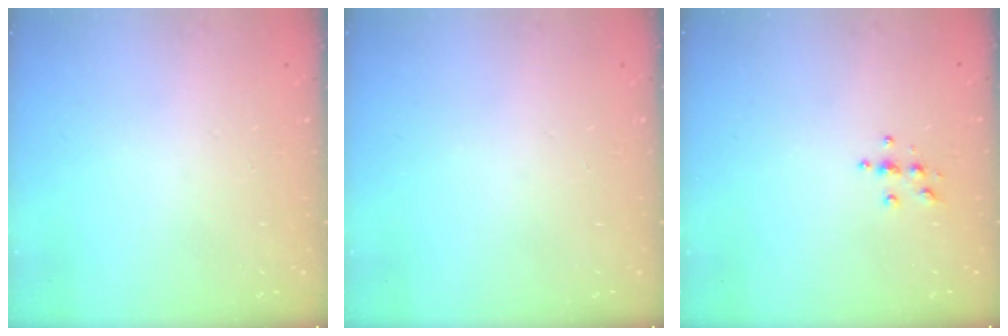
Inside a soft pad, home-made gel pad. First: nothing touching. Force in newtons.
{"total": 0.0}
{"total": 3.9, "press": 3.8, "slide": 0.4}